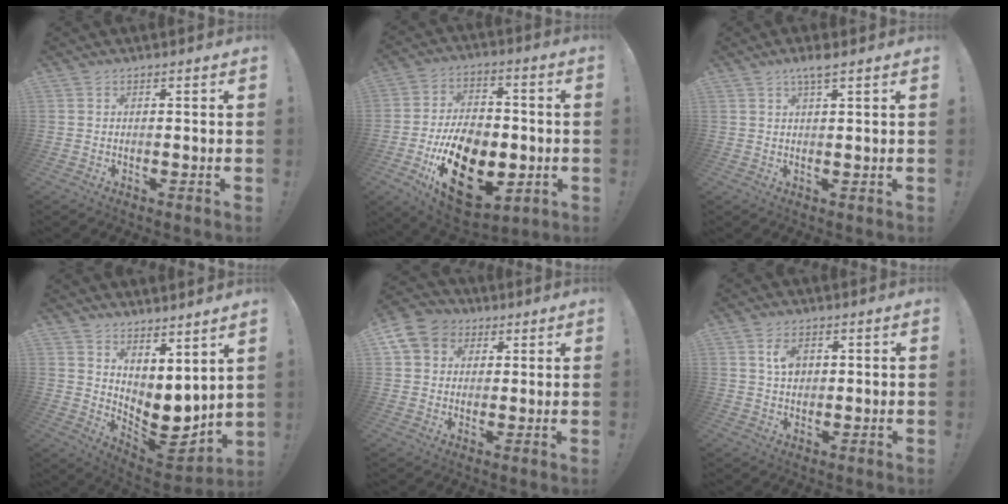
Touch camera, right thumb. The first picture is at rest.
{"total": 23.7, "force": [-7.8, 14.9, 16.7], "torque": [-0.271, 0.041, -0.112]}
{"total": 4.1, "force": [2.6, 0.5, 3.1], "torque": [-0.055, -0.010, 0.043]}
{"total": 6.6, "force": [-0.1, 4.9, 4.4], "torque": [-0.028, -0.032, 0.012]}
{"total": 10.1, "force": [3.6, 8.5, 4.0], "torque": [-0.068, -0.011, 0.073]}
{"total": 5.0, "force": [1.7, 3.4, 3.3], "torque": [-0.046, -0.003, 0.028]}